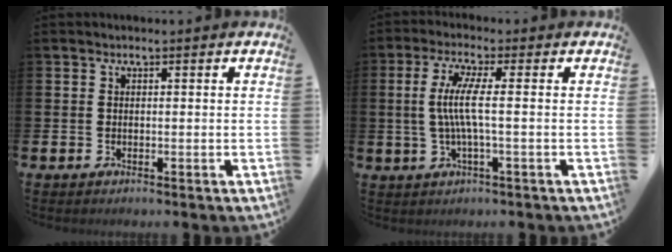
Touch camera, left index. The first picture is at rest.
{"total": 5.7, "force": [0.0, 0.4, 5.7], "torque": [-0.119, -0.007, -0.009]}